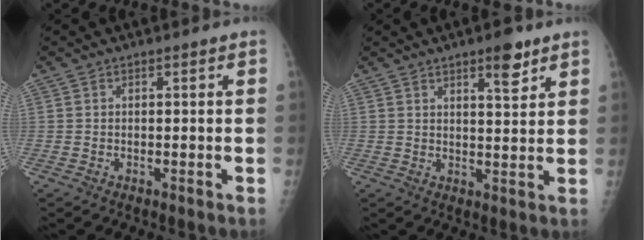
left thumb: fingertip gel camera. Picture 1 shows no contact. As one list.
[{"total": 5.8, "force": [3.7, 1.7, 4.1], "torque": [-0.048, -0.022, 0.053]}]